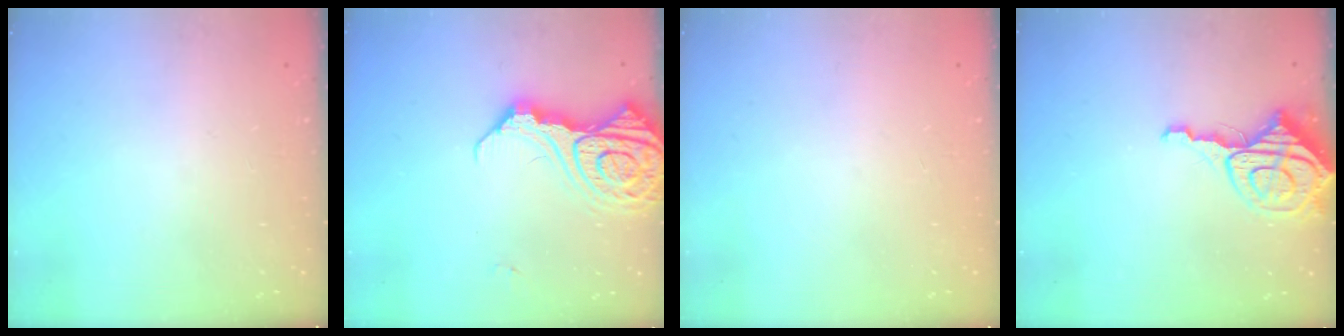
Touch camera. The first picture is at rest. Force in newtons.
{"total": 19.2, "press": 19.1, "slide": 2.1}
{"total": 0.0}
{"total": 9.3, "press": 9.3, "slide": 0.9}